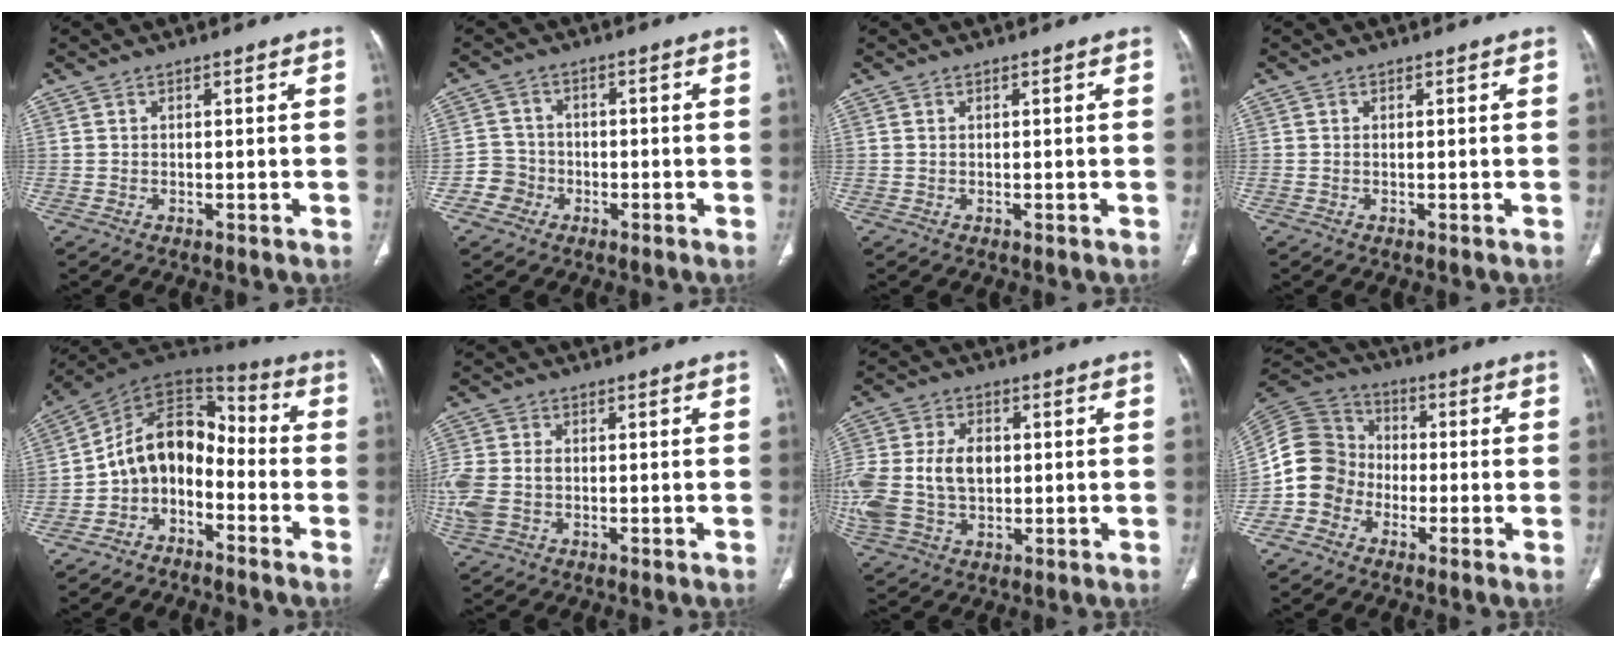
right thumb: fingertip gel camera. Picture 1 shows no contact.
{"total": 4.4, "force": [-1.8, 4.0, -0.2], "torque": [0.028, 0.020, -0.042]}
{"total": 0.0}
{"total": 0.0}
{"total": 11.7, "force": [-4.3, 8.3, 6.9], "torque": [-0.085, 0.095, -0.090]}
{"total": 9.0, "force": [-1.1, 6.6, 6.0], "torque": [-0.166, 0.011, -0.017]}
{"total": 17.8, "force": [-0.1, 12.5, 12.7], "torque": [-0.303, 0.009, 0.013]}
{"total": 11.0, "force": [-3.3, 9.9, 3.5], "torque": [-0.053, 0.048, -0.074]}